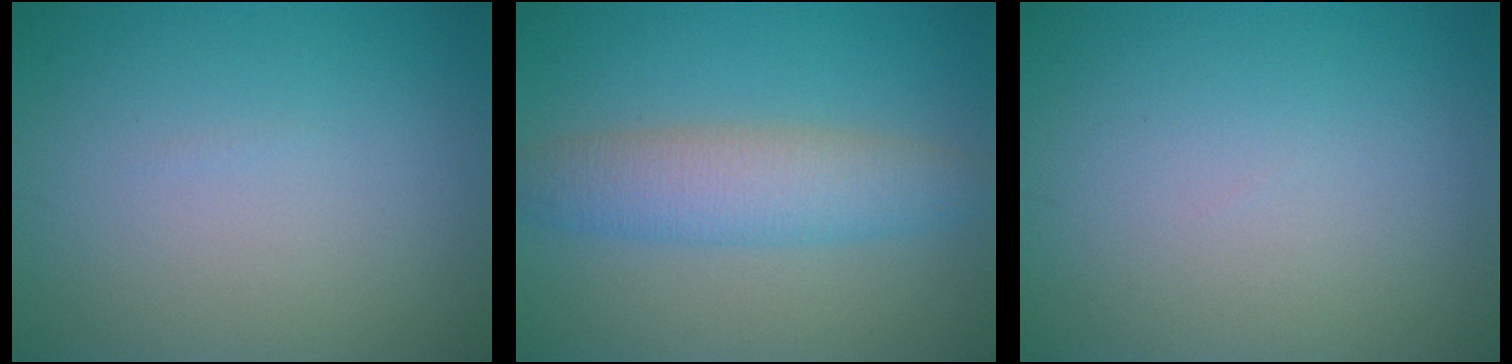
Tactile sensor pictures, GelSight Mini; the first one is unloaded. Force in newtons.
{"total": 4.7, "press": 4.7, "slide": 0.1}
{"total": 0.0}